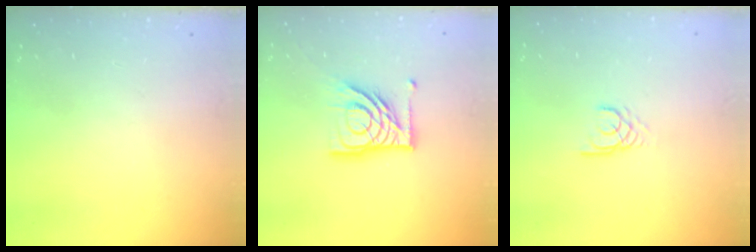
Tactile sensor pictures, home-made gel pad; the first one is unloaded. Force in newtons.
{"total": 14.7, "press": 14.6, "slide": 1.7}
{"total": 2.1, "press": 2.1, "slide": 0.0}